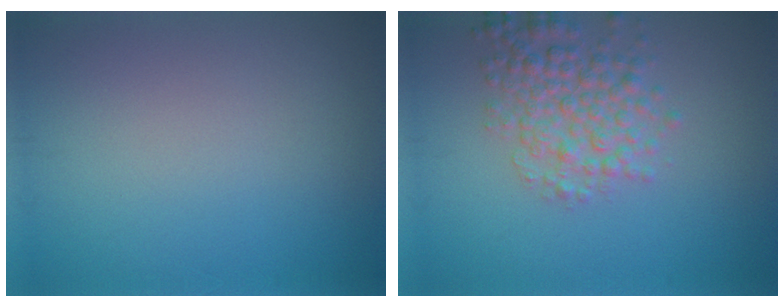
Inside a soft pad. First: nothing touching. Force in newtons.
{"total": 4.4, "press": 4.4, "slide": 0.1}